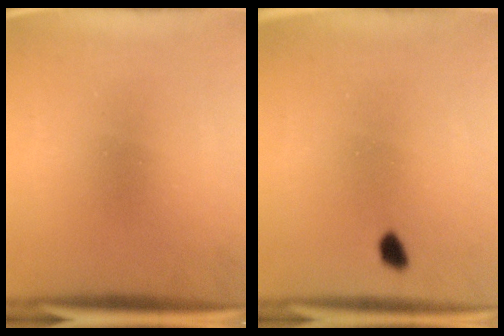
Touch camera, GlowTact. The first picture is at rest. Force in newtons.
{"total": 1.7}